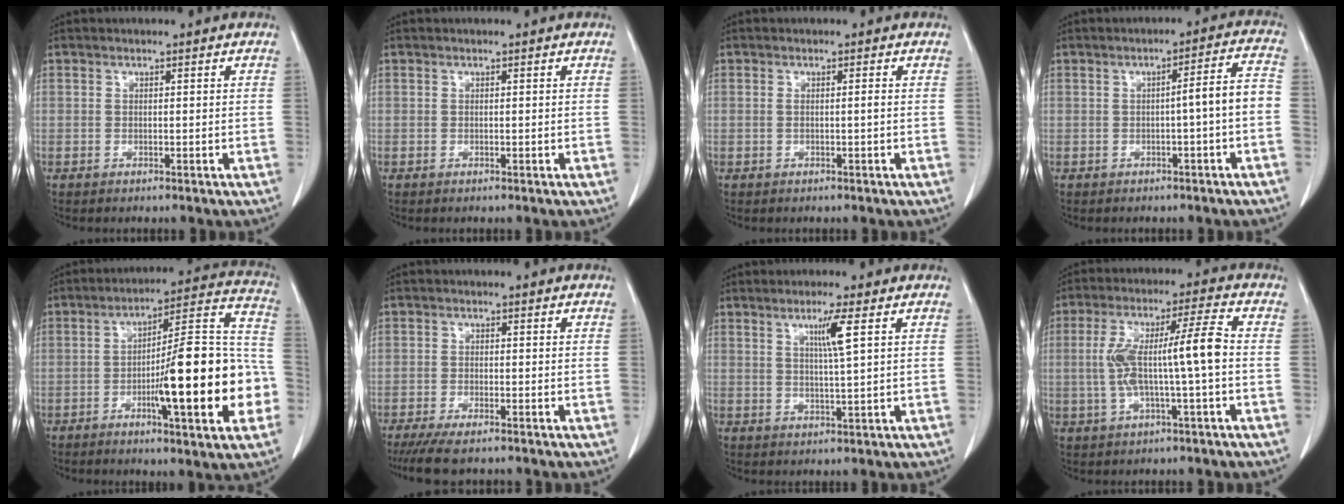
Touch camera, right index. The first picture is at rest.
{"total": 0.0}
{"total": 0.9, "force": [-0.1, -0.1, 0.9], "torque": [-0.018, 0.001, 0.000]}
{"total": 5.1, "force": [-1.2, -0.2, 5.0], "torque": [-0.067, 0.017, -0.016]}
{"total": 20.4, "force": [-5.1, 2.6, 19.6], "torque": [-0.246, 0.019, -0.072]}
{"total": 5.9, "force": [-4.8, 0.9, 3.2], "torque": [-0.053, -0.013, -0.078]}
{"total": 4.2, "force": [1.6, -0.9, 3.8], "torque": [-0.072, -0.006, 0.031]}
{"total": 10.3, "force": [-0.6, 0.4, 10.3], "torque": [-0.198, 0.026, -0.013]}